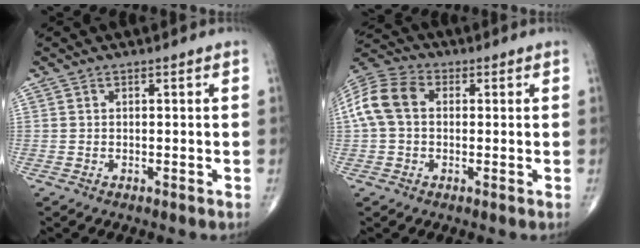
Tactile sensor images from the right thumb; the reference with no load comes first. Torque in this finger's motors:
{"motor_torque": [-0.60, 0.79, 0.15, -0.15, 0.13]}